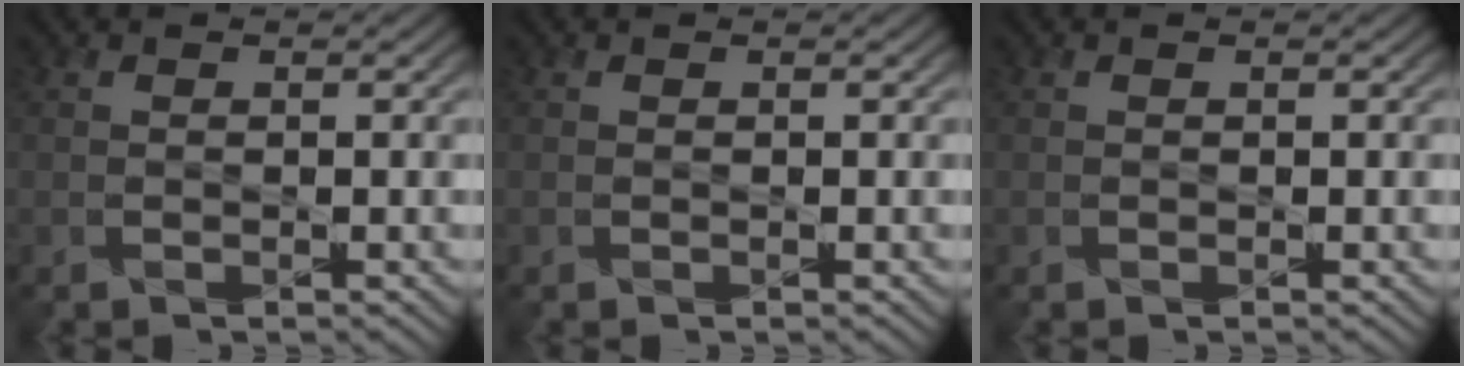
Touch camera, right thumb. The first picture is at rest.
{"total": 0.0}
{"total": 0.0}